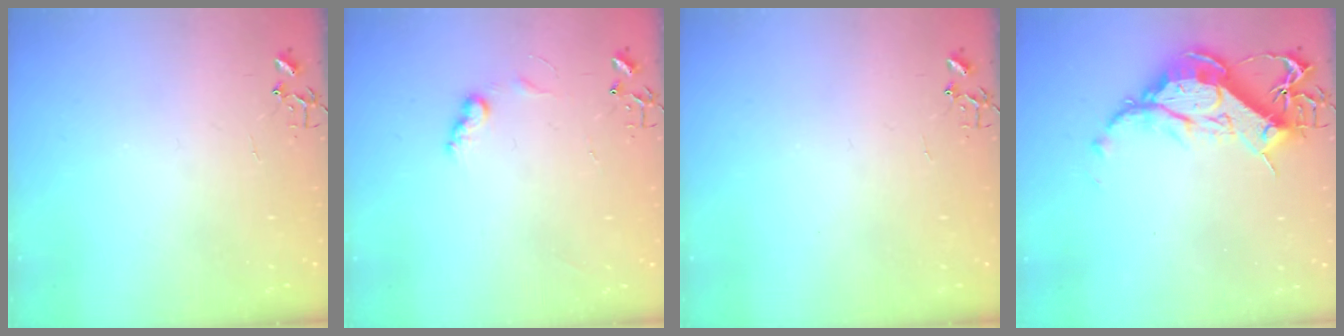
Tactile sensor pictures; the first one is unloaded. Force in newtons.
{"total": 6.1, "press": 6.1, "slide": 0.3}
{"total": 0.0}
{"total": 14.3, "press": 14.2, "slide": 1.5}